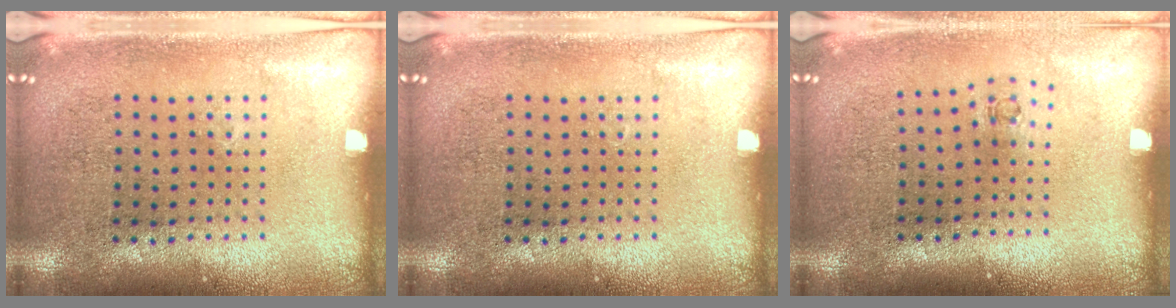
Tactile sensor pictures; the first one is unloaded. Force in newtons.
{"total": 0.0}
{"total": 0.7, "press": 0.3, "slide": 0.6}